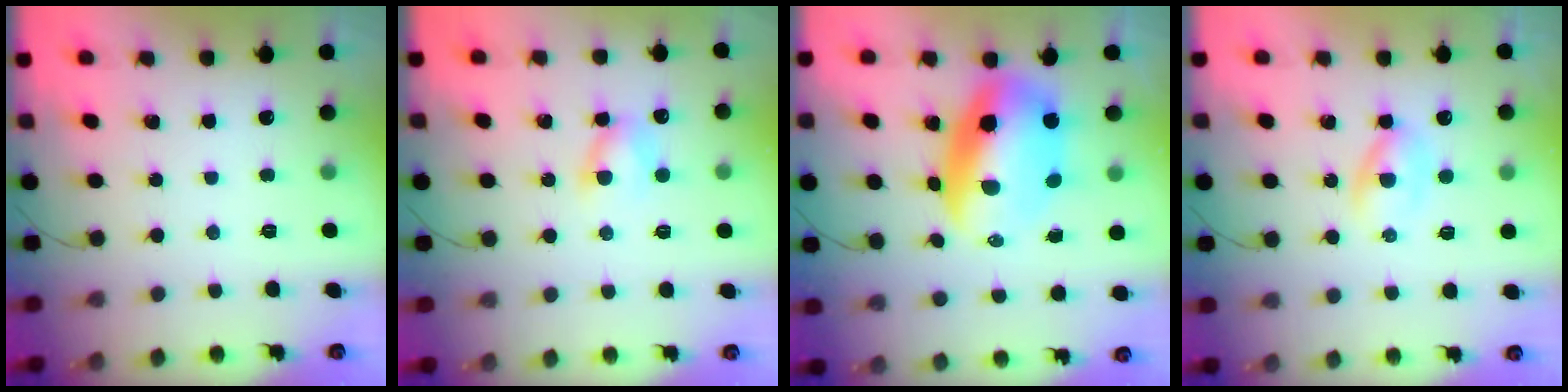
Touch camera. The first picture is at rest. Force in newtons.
{"total": 5.7, "press": 5.7, "slide": 0.7}
{"total": 13.3, "press": 12.9, "slide": 3.1}
{"total": 4.0, "press": 3.7, "slide": 1.3}